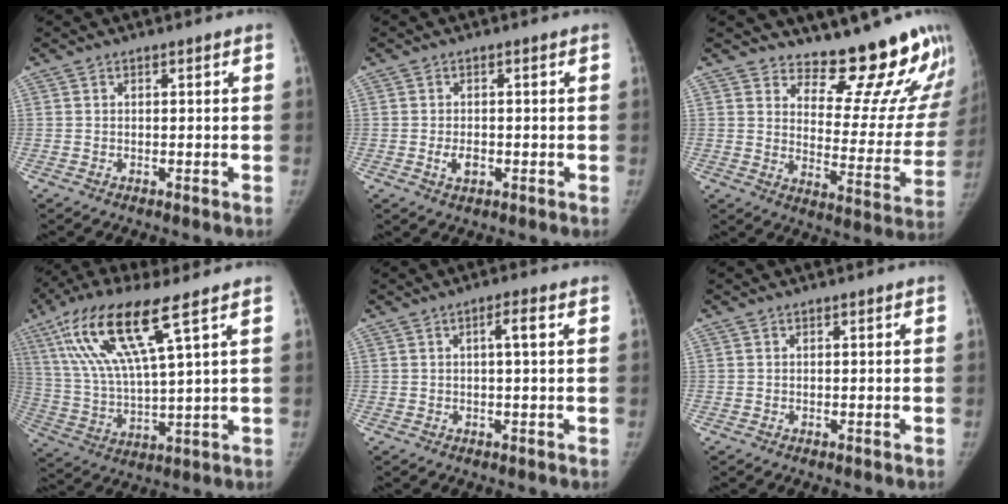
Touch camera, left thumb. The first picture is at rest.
{"total": 2.8, "force": [-0.8, 1.8, 2.0], "torque": [-0.031, 0.001, -0.010]}
{"total": 17.9, "force": [16.1, 4.9, 6.3], "torque": [-0.026, -0.166, 0.202]}
{"total": 16.8, "force": [8.2, 2.9, 14.3], "torque": [-0.306, -0.020, 0.165]}
{"total": 2.7, "force": [0.6, 0.2, 2.6], "torque": [-0.048, 0.008, 0.010]}
{"total": 0.0}